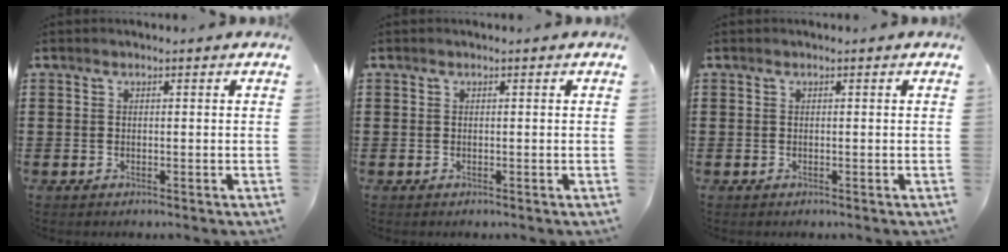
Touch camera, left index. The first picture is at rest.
{"total": 0.0}
{"total": 0.0}